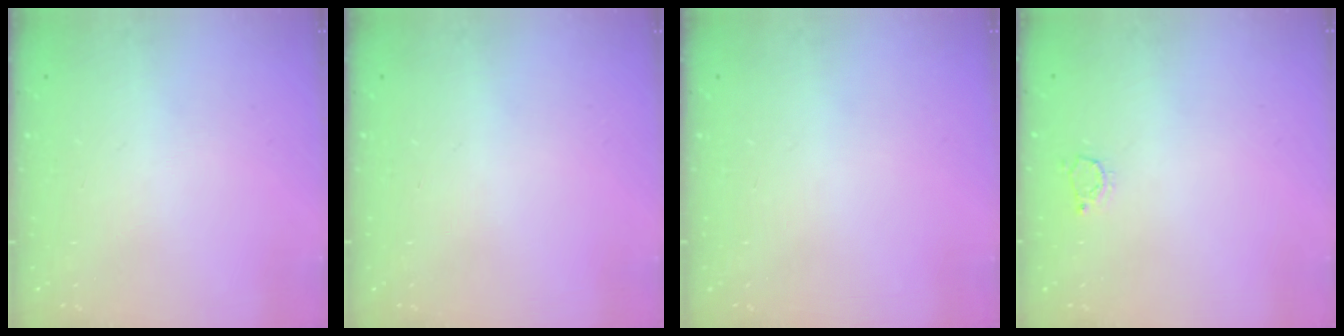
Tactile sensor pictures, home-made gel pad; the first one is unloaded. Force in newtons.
{"total": 0.0}
{"total": 0.0}
{"total": 2.7, "press": 2.7, "slide": 0.3}